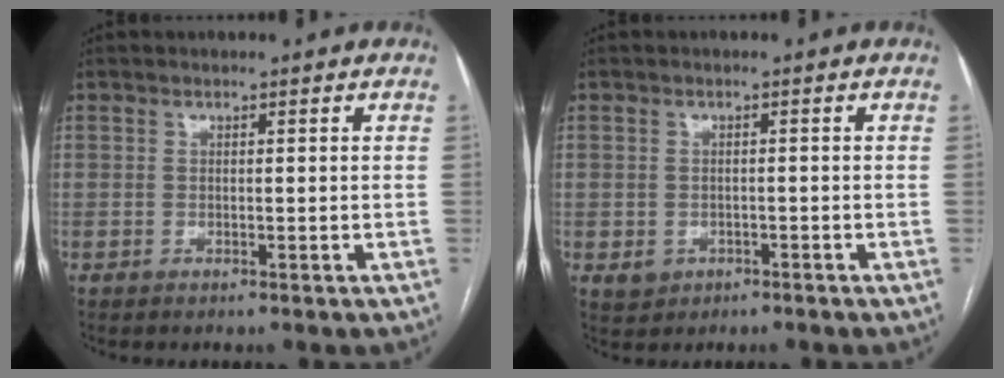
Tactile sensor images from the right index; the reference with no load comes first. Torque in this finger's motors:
{"motor_torque": [0.10, 0.02, 0.00, -0.01]}